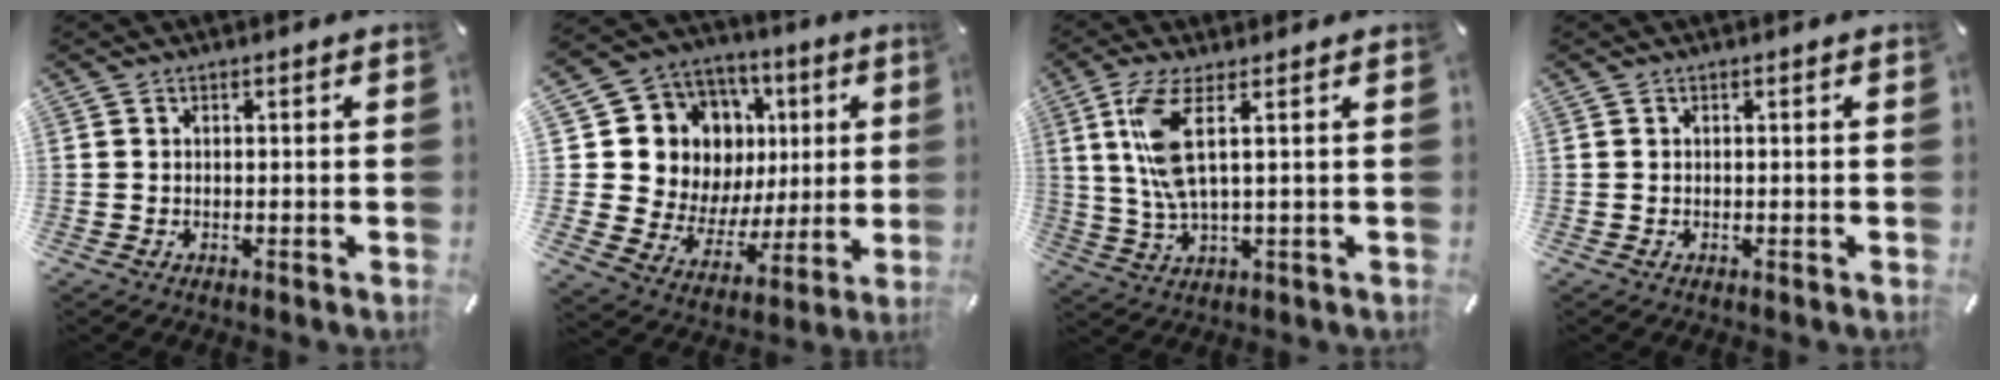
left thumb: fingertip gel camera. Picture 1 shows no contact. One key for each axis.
{"total": 15.4, "fx": 5.4, "fy": 13.4, "fz": 5.3, "tx": -0.095, "ty": -0.045, "tz": 0.128}
{"total": 10.7, "fx": 3.0, "fy": 2.6, "fz": 9.9, "tx": -0.217, "ty": -0.013, "tz": 0.048}
{"total": 0.0}